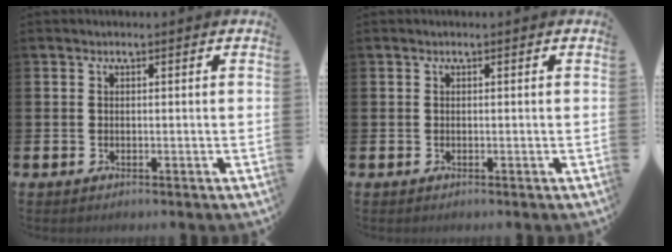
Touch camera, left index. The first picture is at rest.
{"total": 0.0}